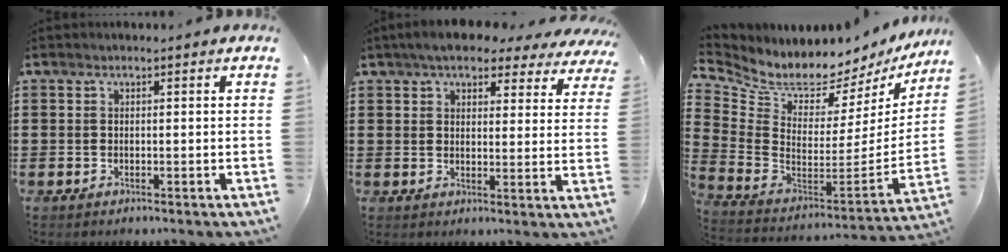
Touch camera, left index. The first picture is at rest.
{"total": 5.8, "force": [5.0, 1.6, 2.3], "torque": [-0.058, -0.011, 0.091]}
{"total": 5.7, "force": [5.1, 1.9, 1.5], "torque": [-0.067, -0.060, 0.083]}